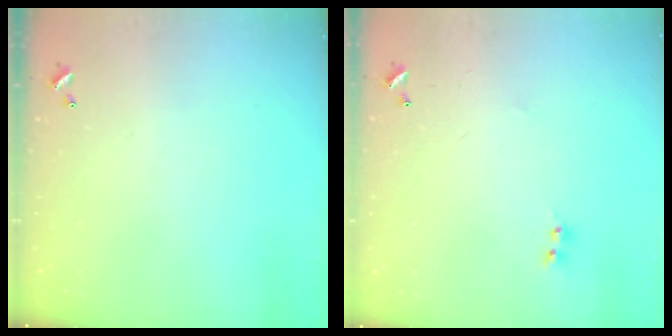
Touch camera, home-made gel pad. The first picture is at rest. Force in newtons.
{"total": 2.0, "press": 2.0, "slide": 0.5}